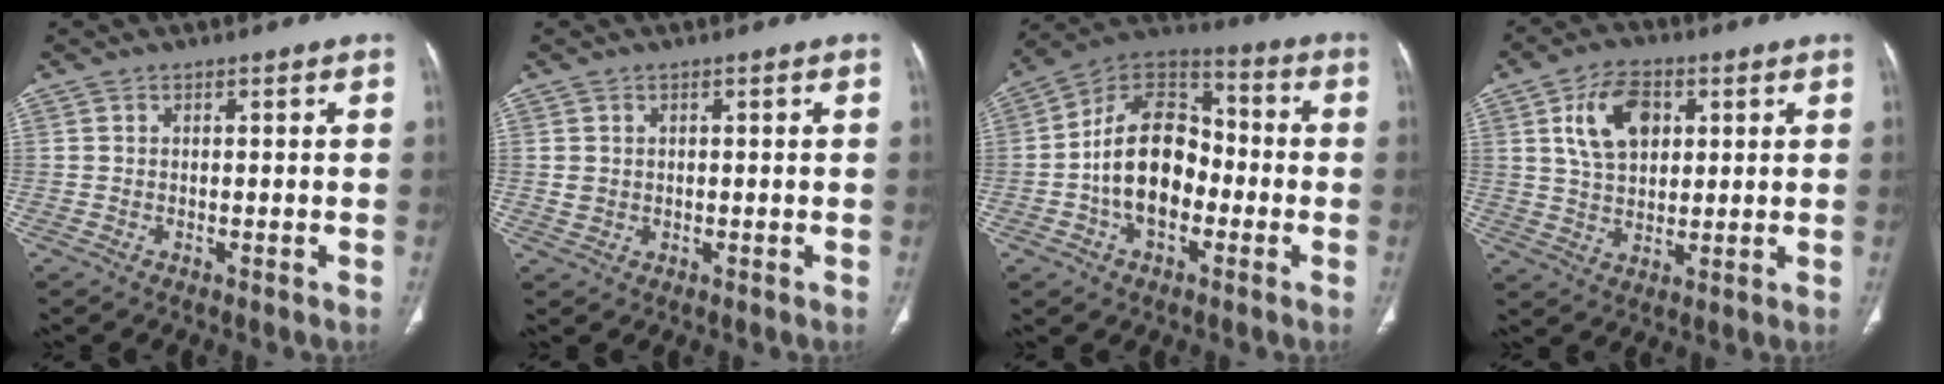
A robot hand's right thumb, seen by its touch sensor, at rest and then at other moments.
{"total": 1.7, "force": [0.2, 1.5, 0.7], "torque": [-0.007, 0.001, 0.011]}
{"total": 16.6, "force": [-2.8, 11.1, 12.1], "torque": [-0.180, 0.042, -0.057]}
{"total": 10.6, "force": [3.5, 6.8, 7.4], "torque": [-0.113, -0.005, 0.065]}